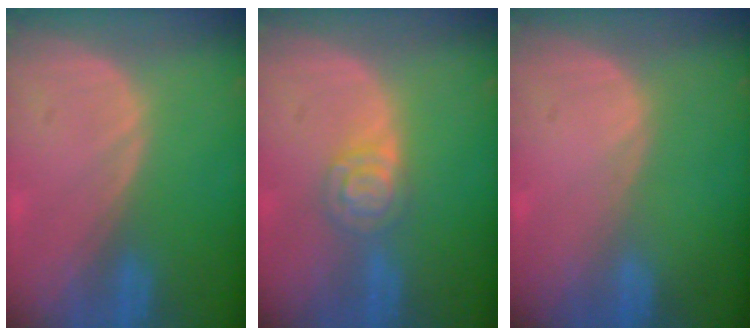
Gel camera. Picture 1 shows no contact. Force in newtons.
{"total": 4.6, "press": 4.2, "slide": 1.9}
{"total": 0.0}